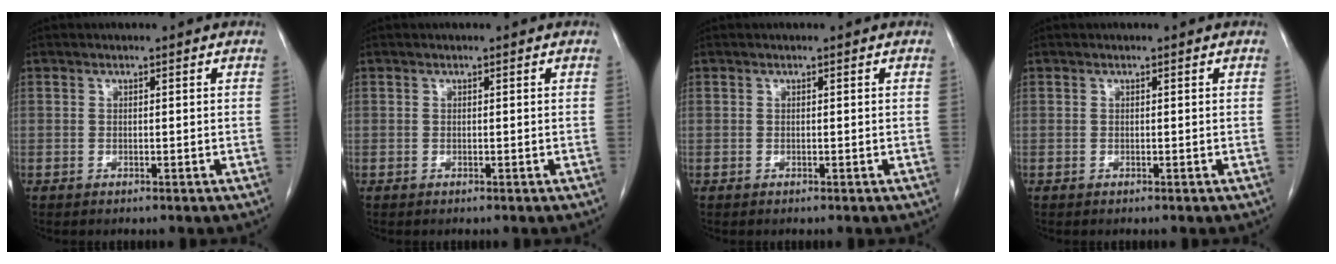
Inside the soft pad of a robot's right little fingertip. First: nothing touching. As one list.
[{"total": 0.0}, {"total": 0.0}, {"total": 0.0}]